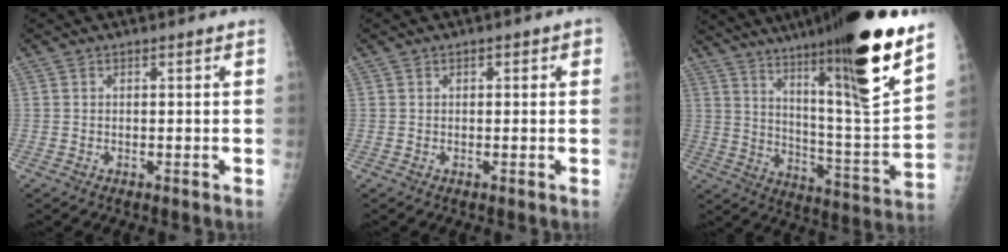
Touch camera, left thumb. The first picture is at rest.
{"total": 1.6, "force": [0.5, 1.0, 1.1], "torque": [-0.004, 0.003, 0.003]}
{"total": 27.3, "force": [17.4, 2.6, 20.8], "torque": [-0.303, -0.074, 0.282]}